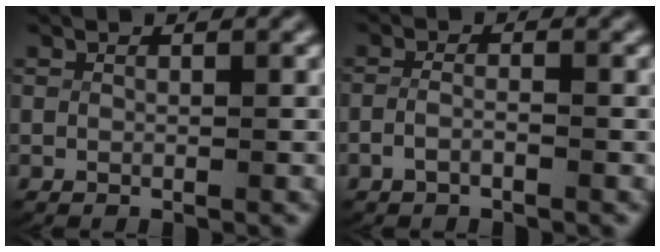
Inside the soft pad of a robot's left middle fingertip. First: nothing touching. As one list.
[{"total": 1.6, "force": [-1.3, 0.5, 0.9], "torque": [-0.030, -0.012, -0.019]}]